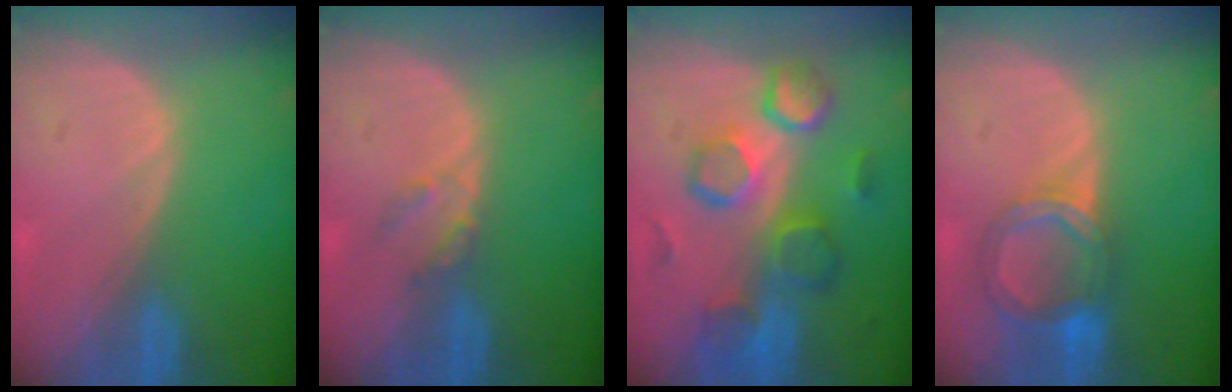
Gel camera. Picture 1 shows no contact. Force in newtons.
{"total": 2.2, "press": 2.1, "slide": 0.4}
{"total": 10.3, "press": 9.4, "slide": 4.1}
{"total": 6.4, "press": 5.7, "slide": 3.0}